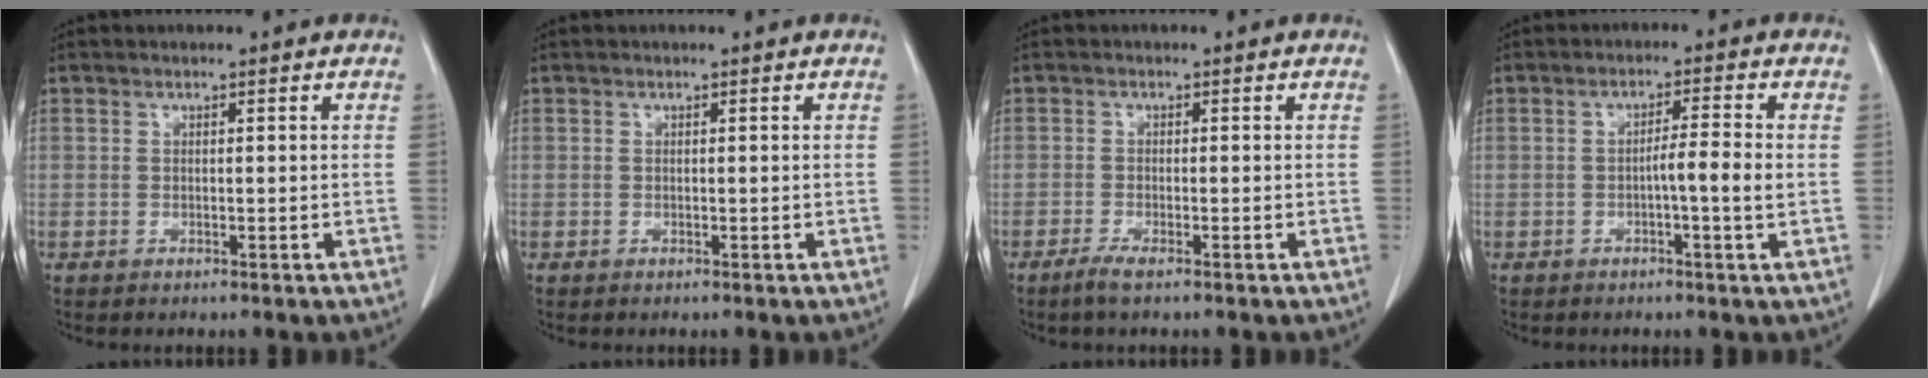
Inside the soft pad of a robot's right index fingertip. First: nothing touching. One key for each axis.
{"total": 0.0}
{"total": 2.1, "fx": -1.5, "fy": 0.0, "fz": 1.4, "tx": -0.033, "ty": -0.005, "tz": -0.032}
{"total": 4.2, "fx": -0.6, "fy": -0.4, "fz": 4.2, "tx": -0.066, "ty": 0.002, "tz": -0.012}